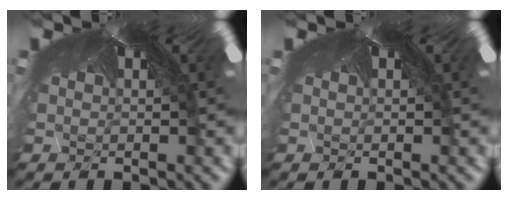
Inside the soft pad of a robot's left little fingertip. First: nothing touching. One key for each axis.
{"total": 0.0}